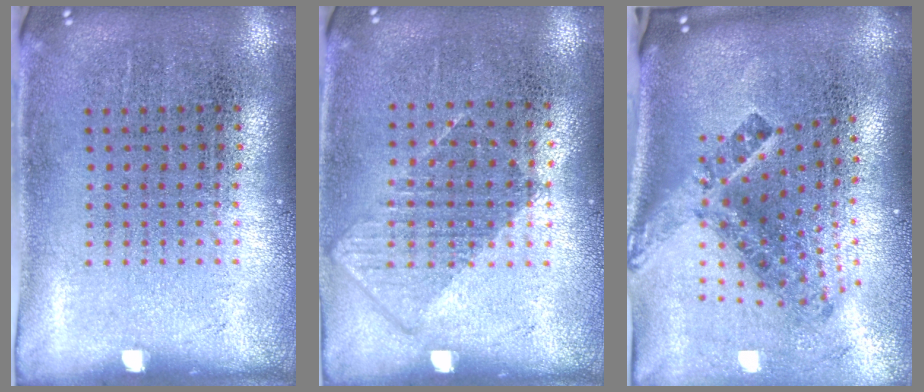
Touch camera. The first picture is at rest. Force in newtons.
{"total": 0.8, "press": 0.7, "slide": 0.4}
{"total": 2.9, "press": 1.8, "slide": 2.3}